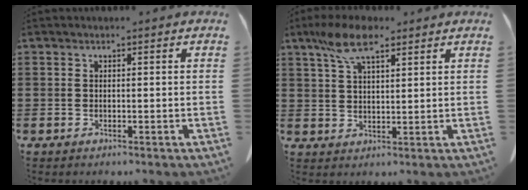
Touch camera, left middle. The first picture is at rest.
{"total": 7.6, "force": [4.8, 2.5, 5.3], "torque": [-0.116, 0.002, 0.089]}